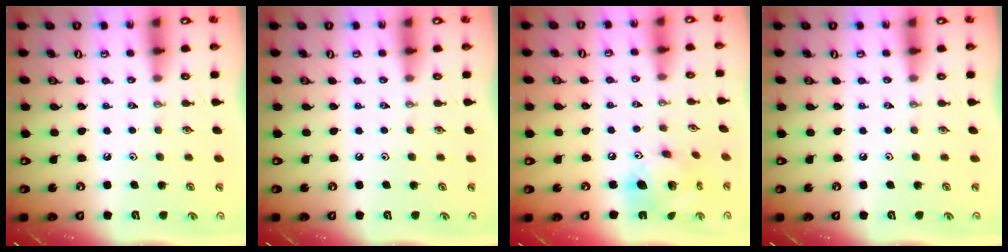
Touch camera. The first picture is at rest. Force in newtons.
{"total": 0.0}
{"total": 13.5, "press": 13.5, "slide": 0.9}
{"total": 0.0}